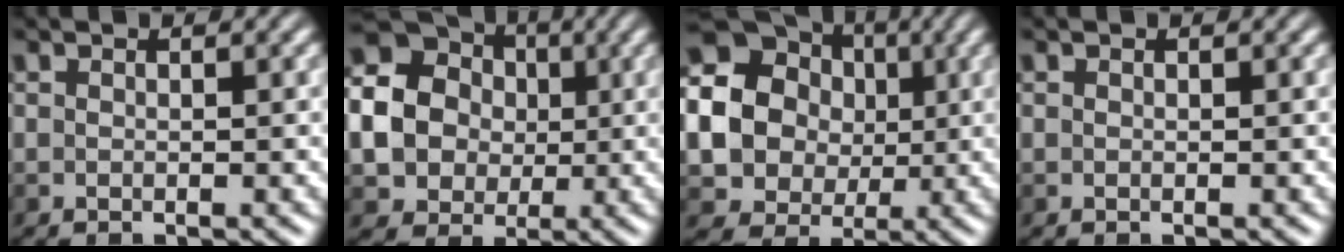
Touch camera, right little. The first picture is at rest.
{"total": 16.8, "force": [2.0, 15.5, 6.4], "torque": [-0.162, 0.012, 0.005]}
{"total": 21.3, "force": [3.0, 19.8, 7.5], "torque": [-0.186, 0.007, 0.016]}
{"total": 0.0}